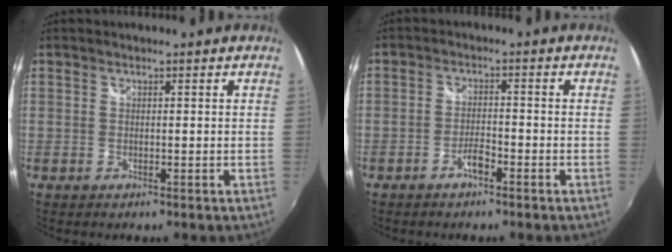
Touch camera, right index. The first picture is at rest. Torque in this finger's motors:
{"motor_torque": [0.38, 0.18, 0.23, 0.05]}